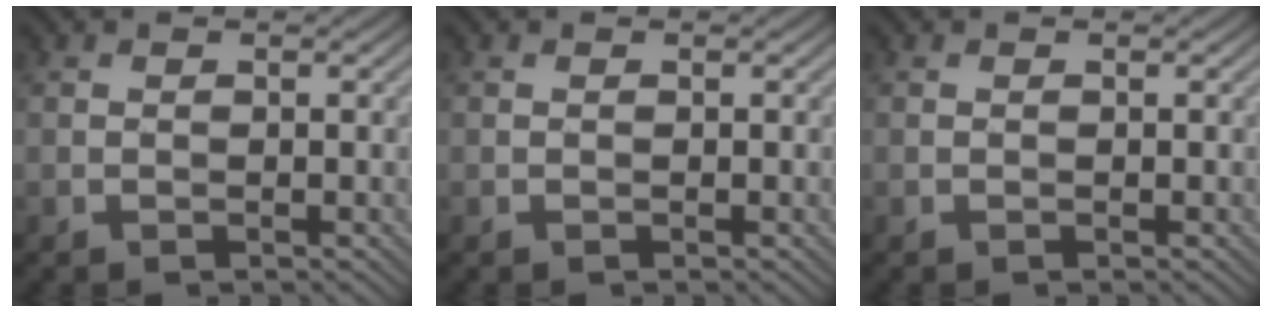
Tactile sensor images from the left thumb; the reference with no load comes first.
{"total": 0.0}
{"total": 0.0}